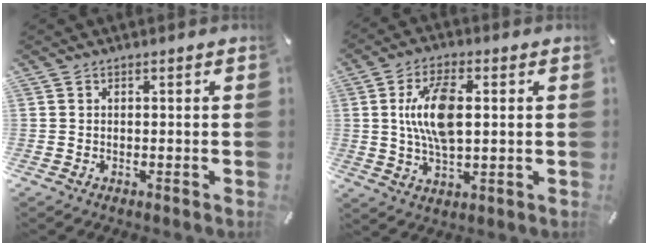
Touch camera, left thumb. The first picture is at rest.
{"total": 11.6, "force": [1.8, 5.5, 10.1], "torque": [-0.217, -0.002, 0.023]}